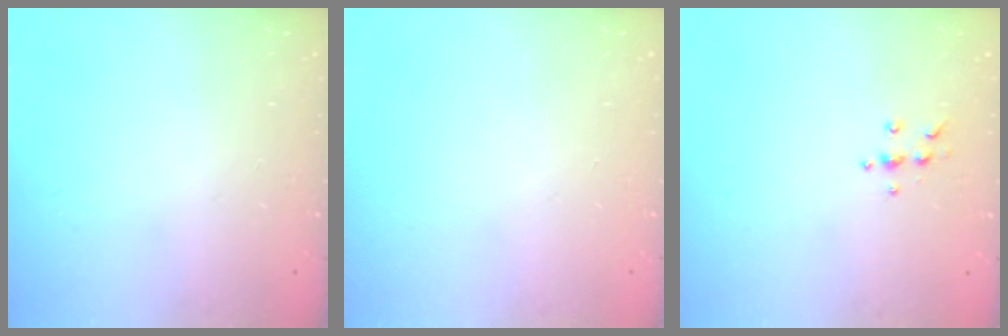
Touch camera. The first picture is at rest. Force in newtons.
{"total": 0.0}
{"total": 5.6, "press": 5.6, "slide": 0.7}